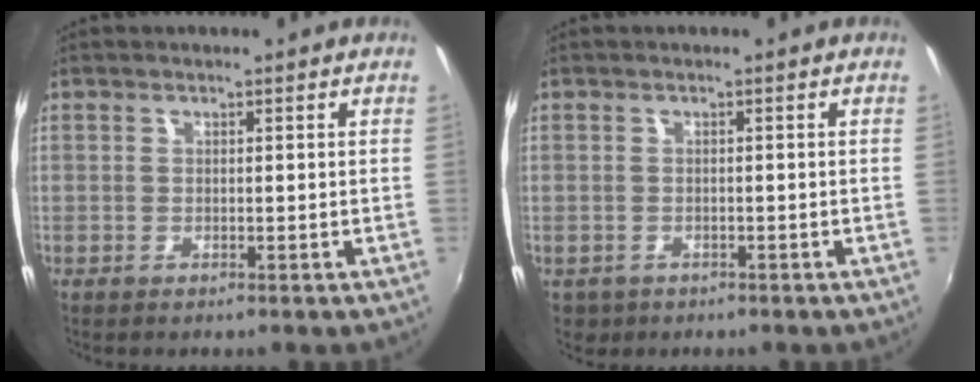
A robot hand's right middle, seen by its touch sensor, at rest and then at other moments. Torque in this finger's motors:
{"motor_torque": [0.45, -0.39, -0.03, -0.01]}